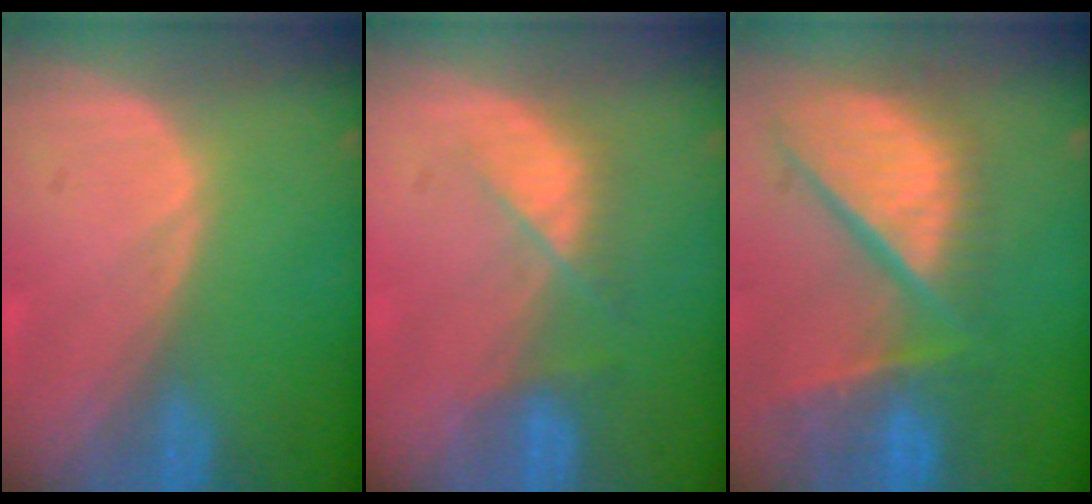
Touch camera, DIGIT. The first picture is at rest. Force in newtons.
{"total": 4.1, "press": 4.1, "slide": 0.5}
{"total": 12.7, "press": 10.5, "slide": 7.1}